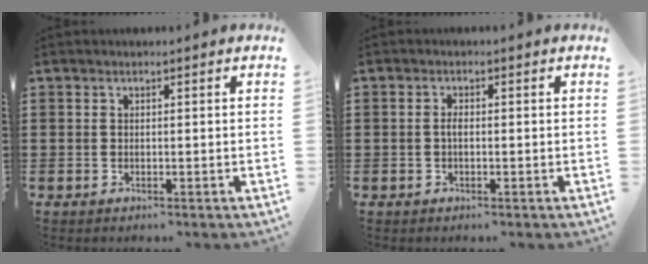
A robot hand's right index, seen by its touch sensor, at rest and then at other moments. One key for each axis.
{"total": 1.2, "fx": -0.2, "fy": 0.4, "fz": 1.1, "tx": -0.022, "ty": 0.000, "tz": -0.005}